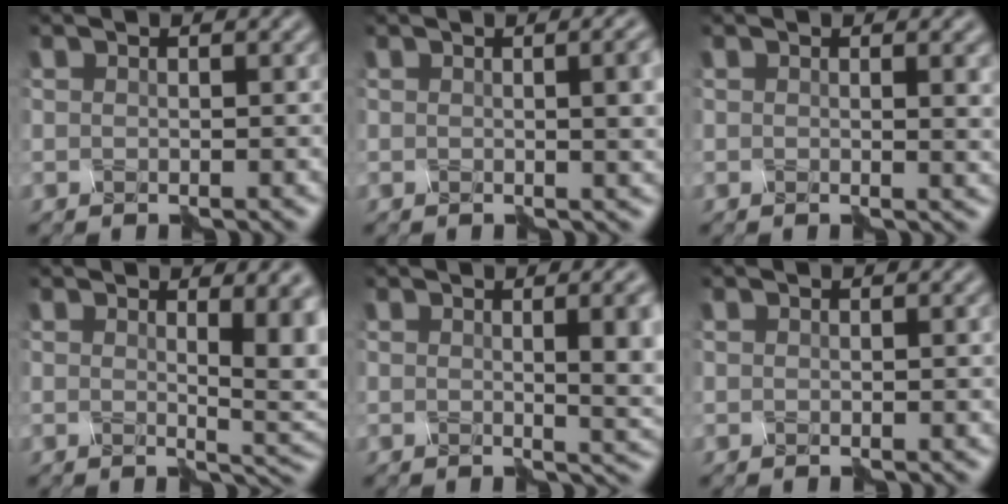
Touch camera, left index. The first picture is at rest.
{"total": 3.5, "force": [0.4, 0.9, 3.4], "torque": [-0.020, 0.001, 0.006]}
{"total": 1.6, "force": [0.9, 0.2, 1.3], "torque": [-0.017, -0.001, 0.016]}
{"total": 5.9, "force": [1.4, 2.2, 5.3], "torque": [-0.046, -0.004, 0.027]}
{"total": 4.9, "force": [0.5, 1.3, 4.7], "torque": [-0.047, -0.006, 0.010]}
{"total": 0.0}